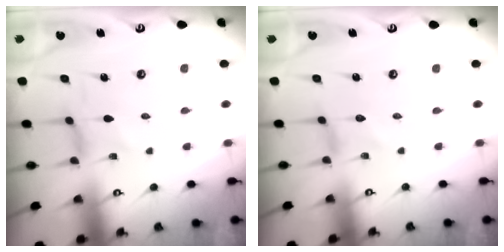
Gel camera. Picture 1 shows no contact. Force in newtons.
{"total": 0.0}